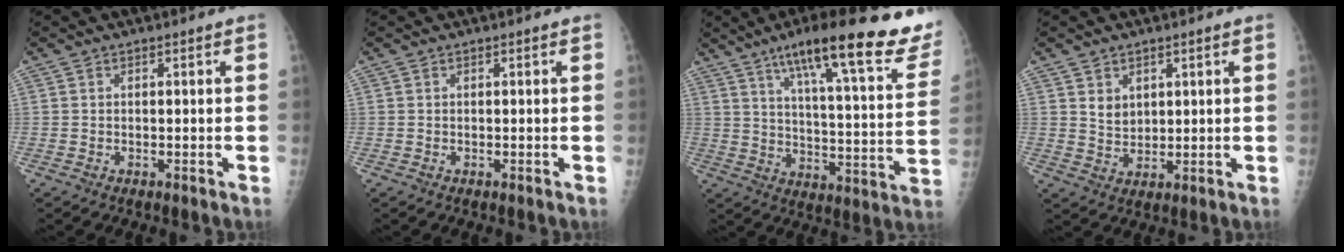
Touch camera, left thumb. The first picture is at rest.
{"total": 0.0}
{"total": 26.4, "force": [17.0, 5.1, 19.5], "torque": [-0.256, -0.045, 0.242]}
{"total": 4.1, "force": [1.9, 3.0, 2.0], "torque": [-0.019, -0.018, 0.044]}